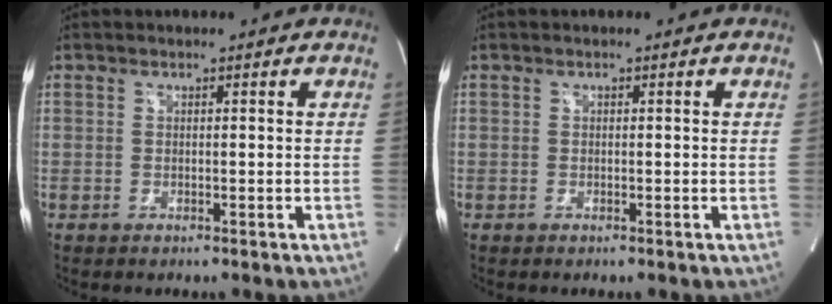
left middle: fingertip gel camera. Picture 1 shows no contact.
{"total": 0.0}